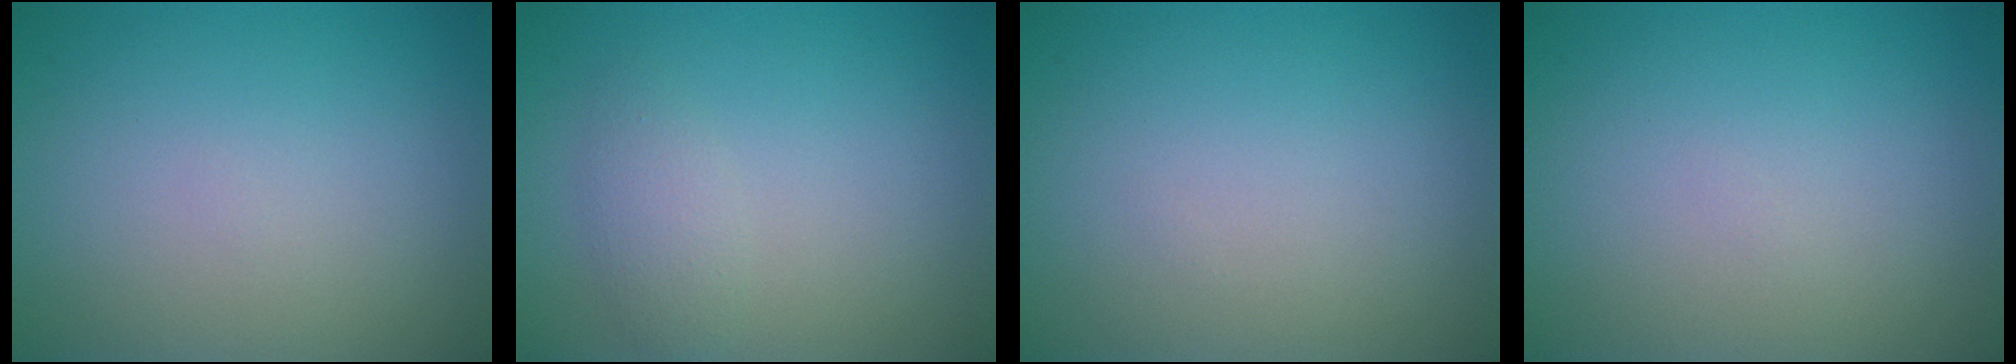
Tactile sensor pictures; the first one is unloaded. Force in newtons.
{"total": 1.6, "press": 1.6, "slide": 0.1}
{"total": 0.0}
{"total": 0.0}